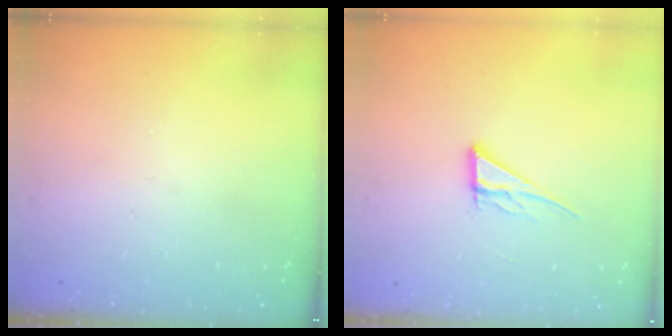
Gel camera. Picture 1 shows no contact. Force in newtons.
{"total": 8.2, "press": 8.1, "slide": 0.7}